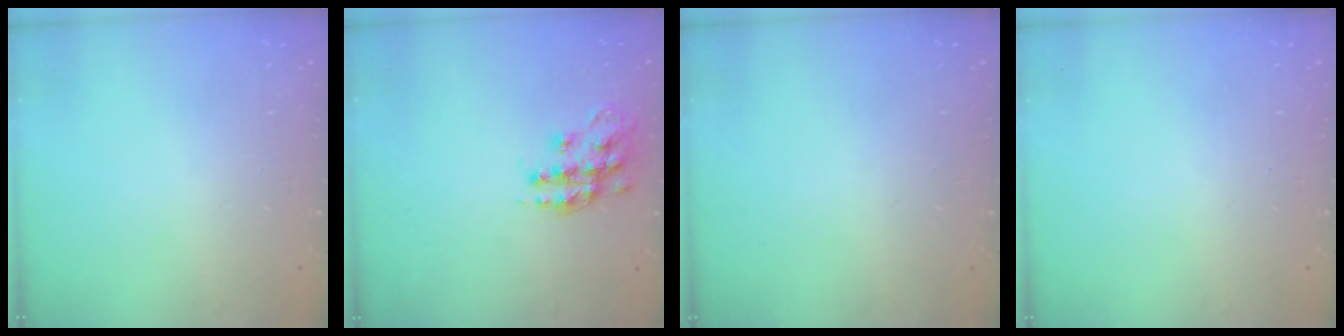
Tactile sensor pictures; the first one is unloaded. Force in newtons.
{"total": 15.0, "press": 15.0, "slide": 1.0}
{"total": 0.0}
{"total": 0.0}